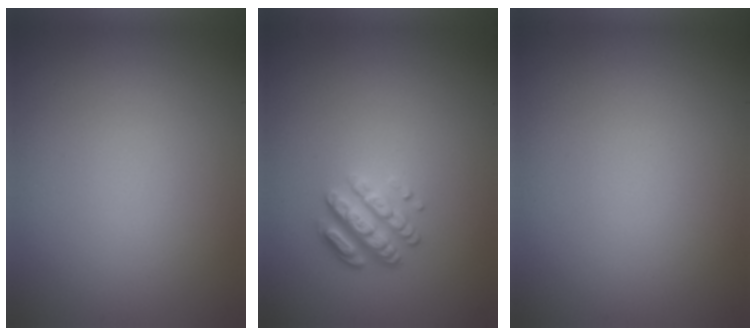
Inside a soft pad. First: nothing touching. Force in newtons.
{"total": 3.3, "press": 2.6, "slide": 2.1}
{"total": 0.0}